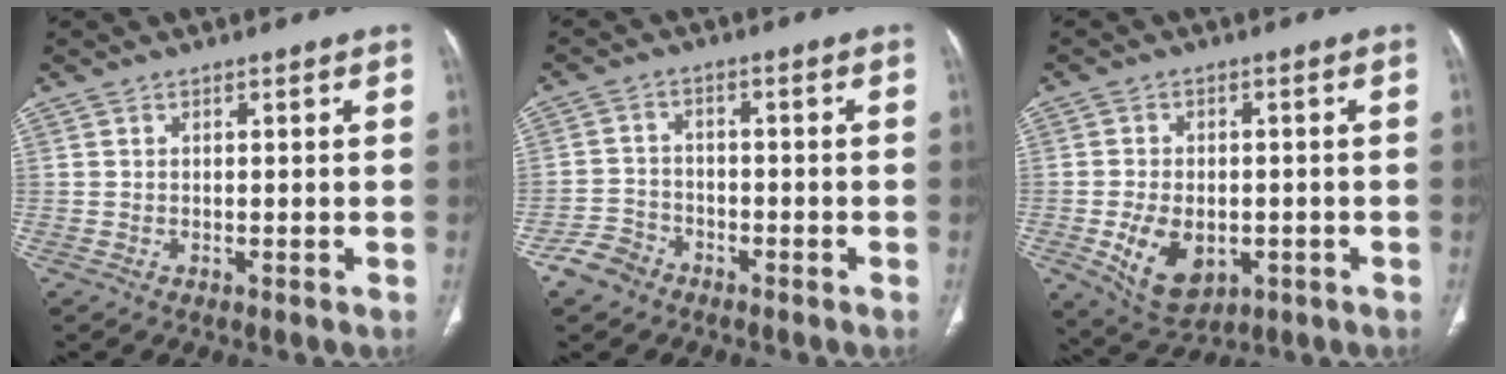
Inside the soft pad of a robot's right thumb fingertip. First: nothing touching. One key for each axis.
{"total": 4.9, "fx": -3.4, "fy": 3.4, "fz": 0.9, "tx": -0.008, "ty": 0.021, "tz": -0.067}
{"total": 10.3, "fx": -2.8, "fy": 6.9, "fz": 7.1, "tx": -0.109, "ty": 0.003, "tz": -0.028}